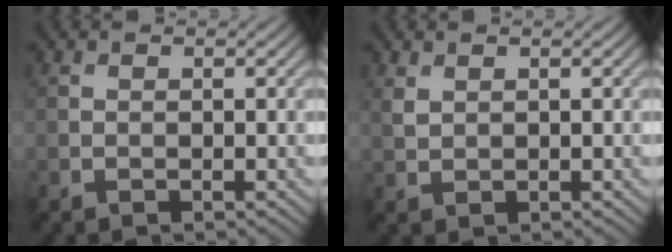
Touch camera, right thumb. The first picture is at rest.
{"total": 1.4, "force": [0.8, 0.8, 0.7], "torque": [-0.023, -0.002, 0.021]}